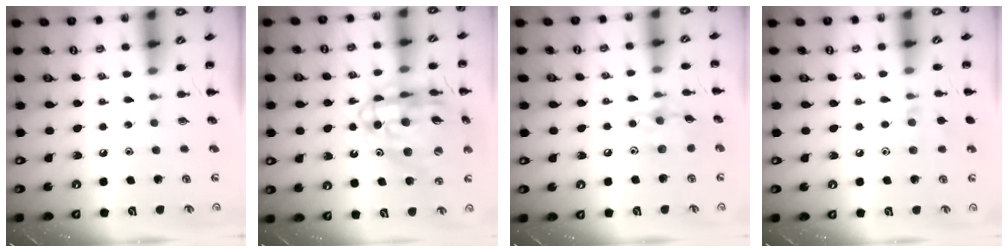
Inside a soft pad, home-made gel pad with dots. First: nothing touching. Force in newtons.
{"total": 18.2, "press": 17.7, "slide": 4.5}
{"total": 9.6, "press": 9.6, "slide": 0.4}
{"total": 6.4, "press": 6.0, "slide": 2.3}